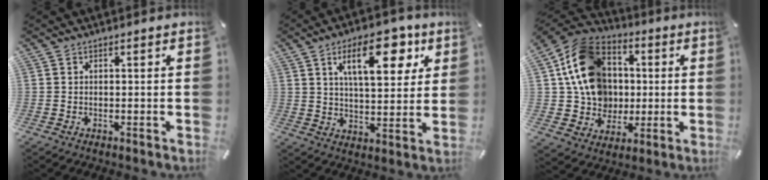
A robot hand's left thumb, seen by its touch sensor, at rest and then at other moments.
{"total": 15.5, "force": [7.3, 7.4, 11.5], "torque": [-0.167, -0.013, 0.118]}
{"total": 18.4, "force": [1.9, 16.1, 8.8], "torque": [-0.166, -0.001, 0.045]}